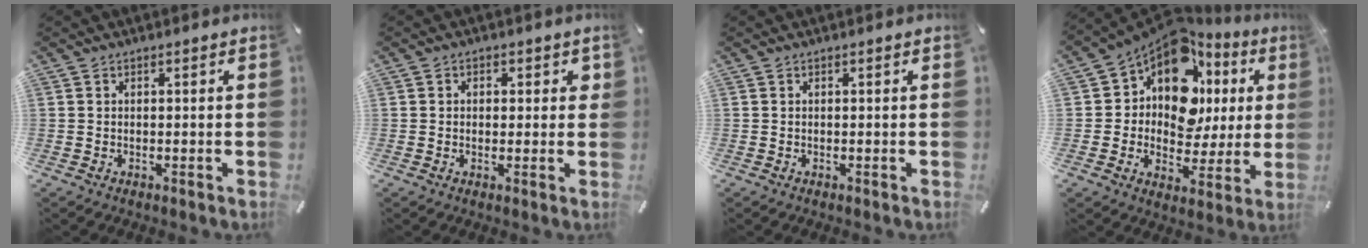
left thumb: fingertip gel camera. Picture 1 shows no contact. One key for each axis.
{"total": 2.4, "fx": -0.1, "fy": 2.0, "fz": 1.4, "tx": -0.001, "ty": 0.000, "tz": -0.010}
{"total": 0.0}
{"total": 13.8, "fx": 6.3, "fy": 9.8, "fz": 7.4, "tx": -0.140, "ty": -0.060, "tz": 0.114}